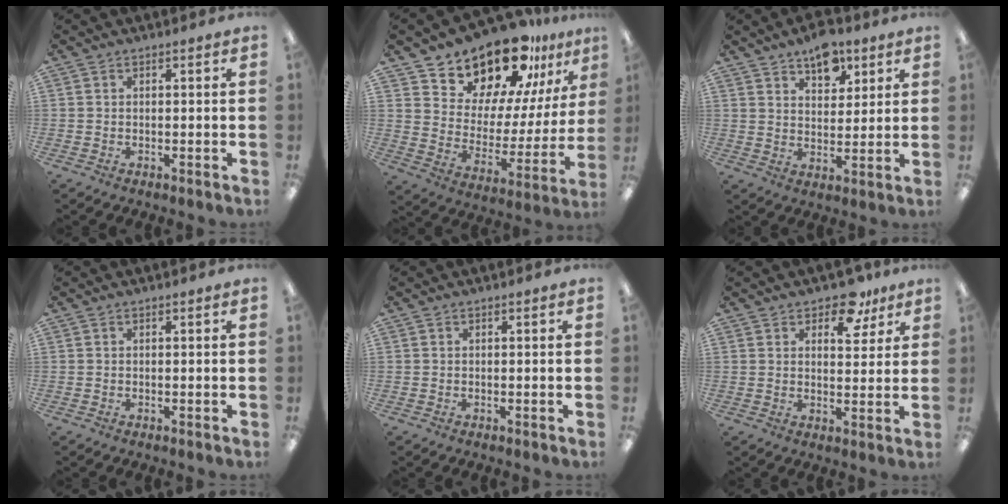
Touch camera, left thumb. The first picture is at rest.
{"total": 19.0, "force": [16.4, 7.7, 5.9], "torque": [-0.106, -0.130, 0.290]}
{"total": 9.5, "force": [6.7, 5.2, 4.4], "torque": [-0.049, -0.033, 0.115]}
{"total": 0.0}
{"total": 0.0}
{"total": 8.8, "force": [6.0, 4.7, 4.3], "torque": [-0.045, -0.027, 0.102]}